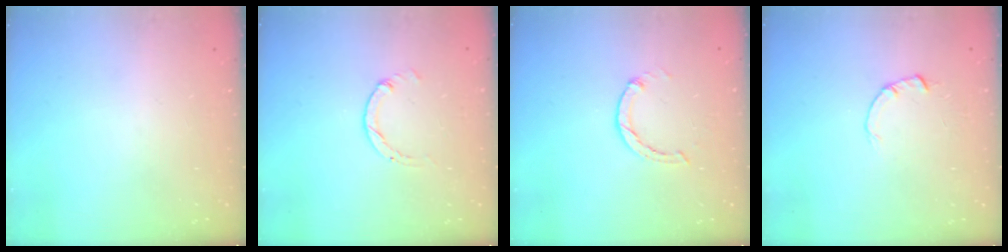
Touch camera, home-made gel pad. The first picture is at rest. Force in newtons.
{"total": 0.0}
{"total": 0.0}
{"total": 1.8, "press": 1.7, "slide": 0.3}